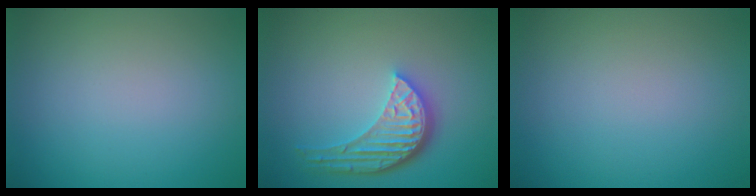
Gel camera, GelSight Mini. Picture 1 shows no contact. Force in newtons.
{"total": 5.2, "press": 3.9, "slide": 3.5}
{"total": 0.0}